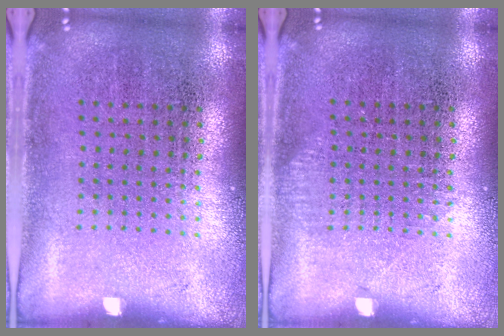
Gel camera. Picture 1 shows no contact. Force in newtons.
{"total": 0.8, "press": 0.7, "slide": 0.2}